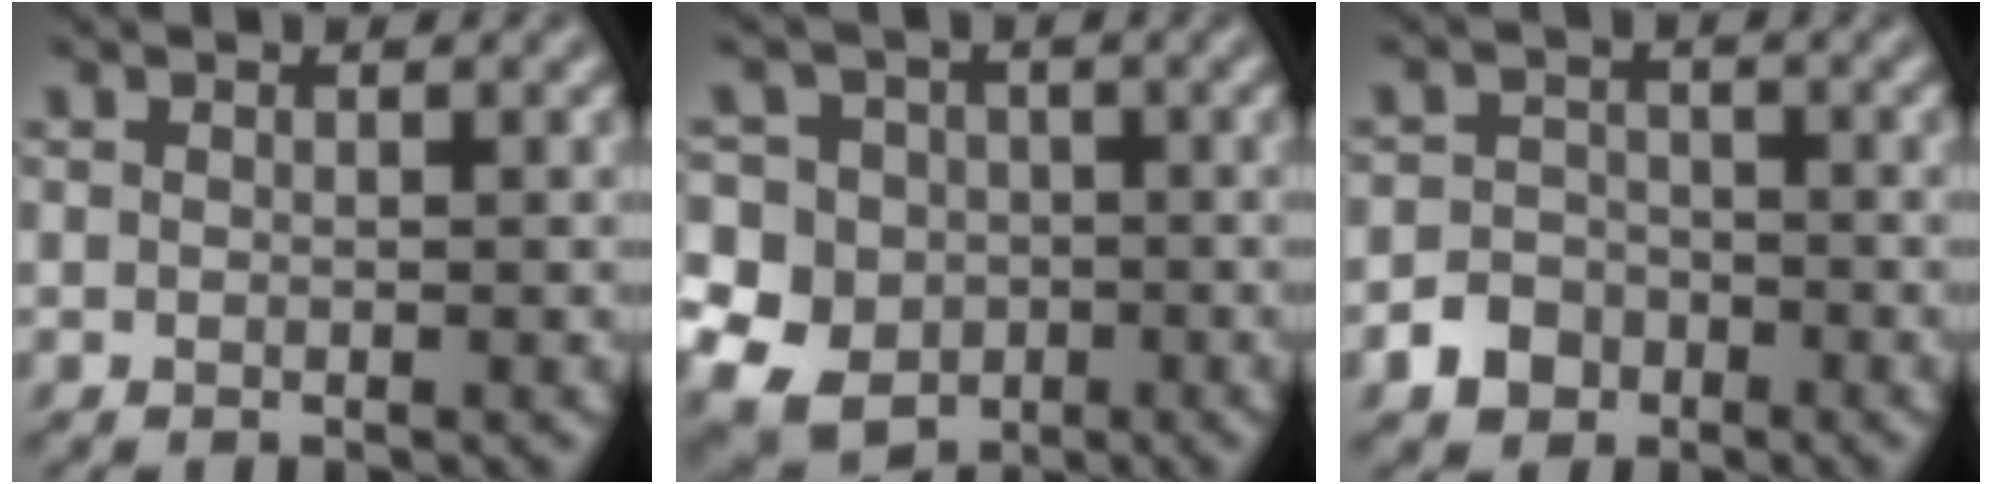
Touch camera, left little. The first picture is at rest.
{"total": 11.6, "force": [-3.3, 10.3, 4.1], "torque": [-0.102, 0.008, -0.094]}
{"total": 3.0, "force": [-1.9, 2.2, 0.8], "torque": [-0.013, 0.003, -0.037]}